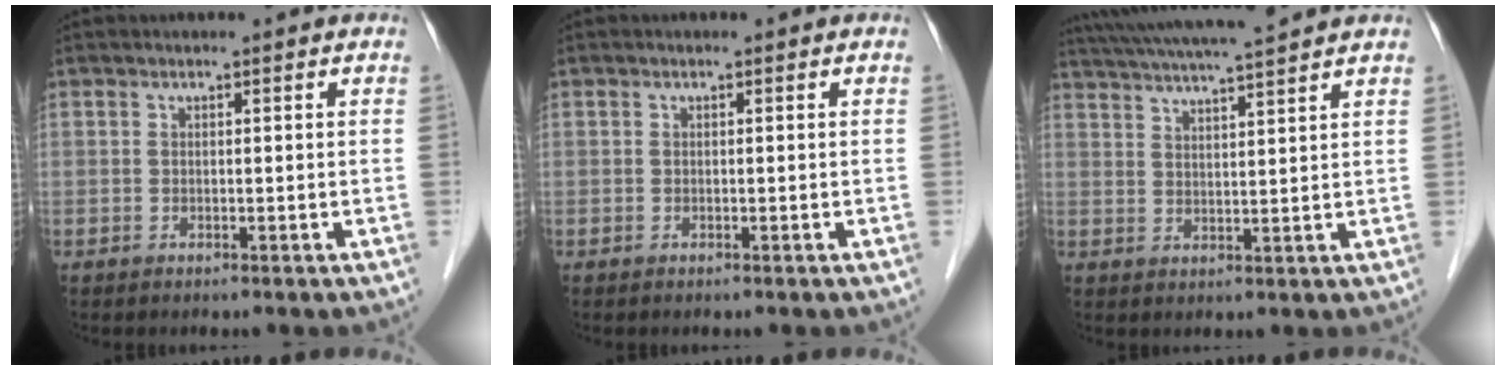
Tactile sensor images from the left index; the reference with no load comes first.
{"total": 0.0}
{"total": 12.6, "force": [11.2, -0.3, 5.7], "torque": [-0.106, 0.025, 0.172]}